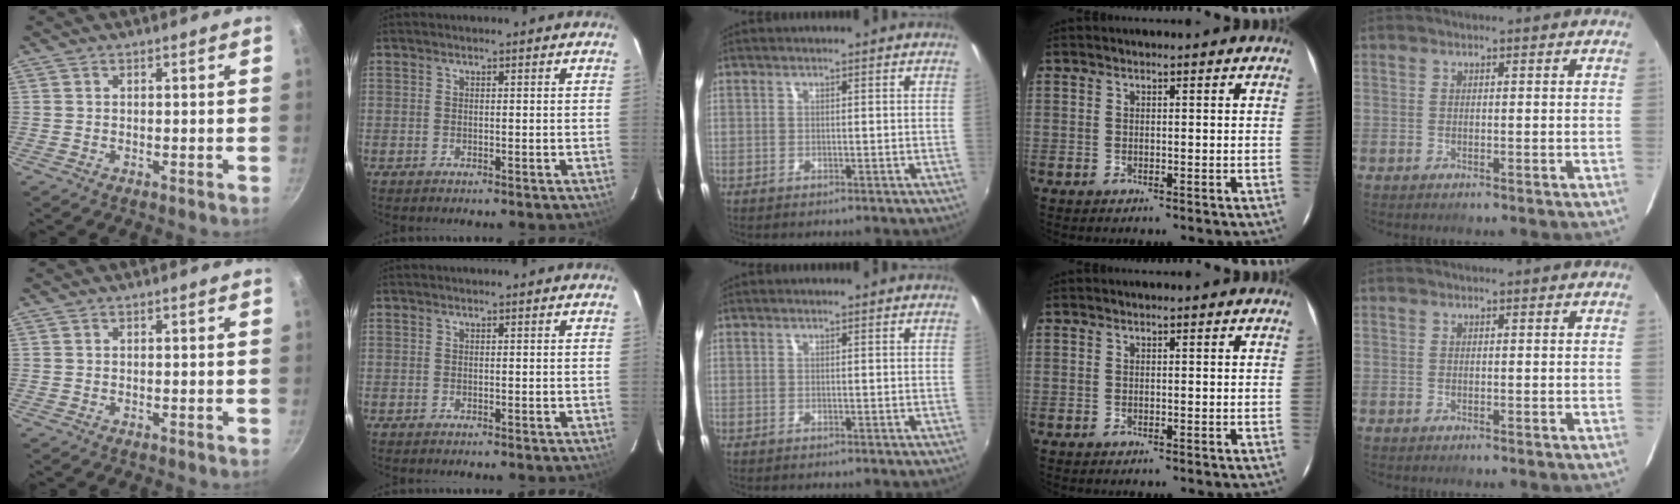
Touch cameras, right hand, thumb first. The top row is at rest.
{}